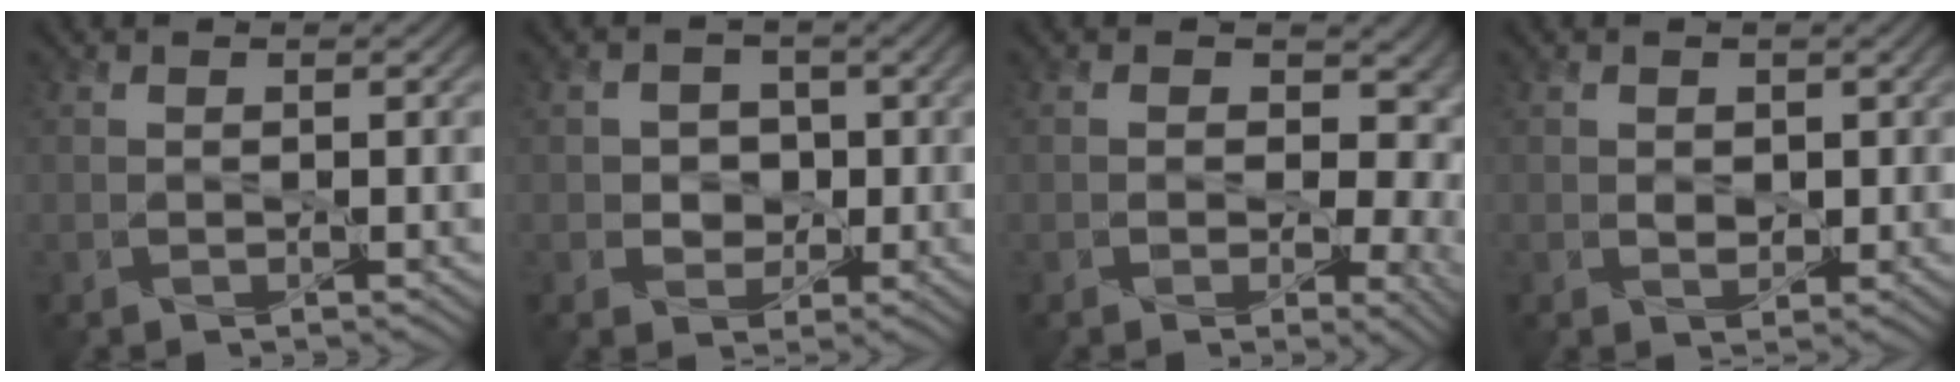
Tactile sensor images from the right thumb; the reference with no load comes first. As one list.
[{"total": 4.0, "force": [-0.1, 3.7, 1.7], "torque": [-0.031, 0.007, -0.010]}, {"total": 8.8, "force": [-0.6, 6.2, 6.2], "torque": [-0.085, -0.009, 0.003]}, {"total": 2.1, "force": [0.2, 1.6, 1.3], "torque": [-0.037, -0.003, -0.002]}]